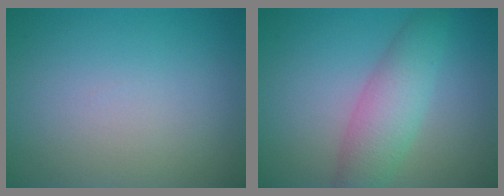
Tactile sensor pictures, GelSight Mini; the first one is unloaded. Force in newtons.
{"total": 4.7, "press": 4.7, "slide": 0.1}